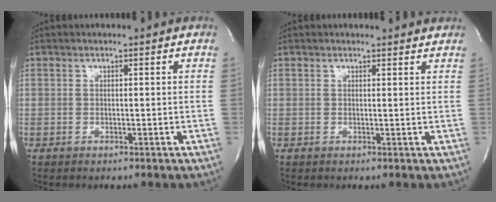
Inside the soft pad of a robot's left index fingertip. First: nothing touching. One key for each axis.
{"total": 3.0, "fx": 2.9, "fy": 0.2, "fz": 0.3, "tx": -0.010, "ty": -0.005, "tz": 0.022}